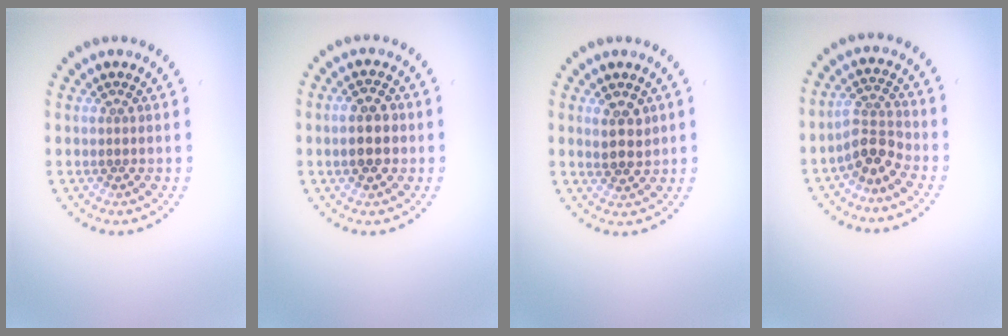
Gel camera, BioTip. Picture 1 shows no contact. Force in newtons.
{"total": 2.9, "press": 2.9, "slide": 0.1}
{"total": 2.4, "press": 2.3, "slide": 0.8}
{"total": 2.9, "press": 2.6, "slide": 1.4}